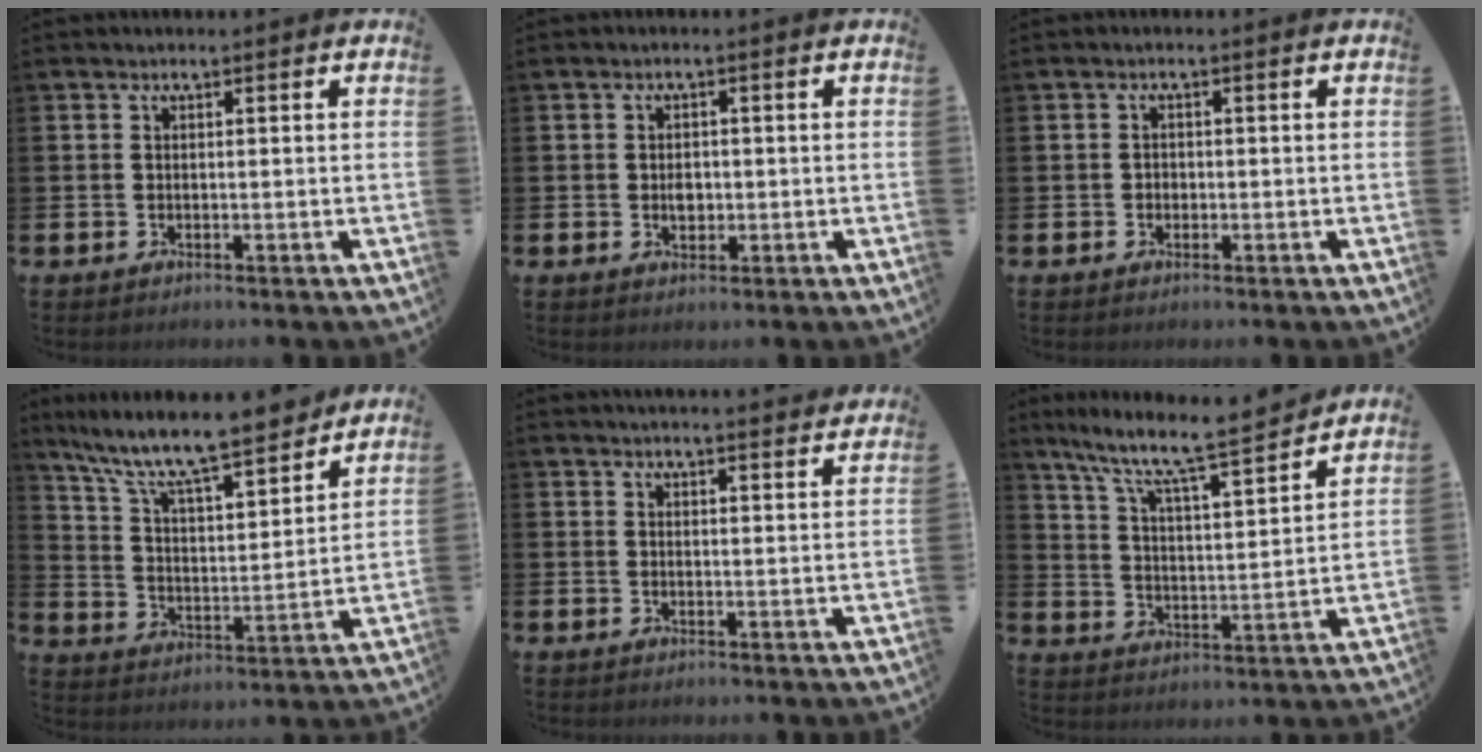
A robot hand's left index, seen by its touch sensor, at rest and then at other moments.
{"total": 2.0, "force": [0.0, 1.5, 1.4], "torque": [-0.003, -0.003, -0.007]}
{"total": 1.0, "force": [-0.3, 0.9, 0.3], "torque": [0.000, 0.004, -0.009]}
{"total": 10.0, "force": [9.0, 1.3, 4.2], "torque": [-0.109, -0.067, 0.150]}
{"total": 2.9, "force": [2.9, -0.3, -0.1], "torque": [-0.001, -0.017, 0.052]}
{"total": 8.6, "force": [7.8, 0.4, 3.7], "torque": [-0.098, -0.062, 0.126]}